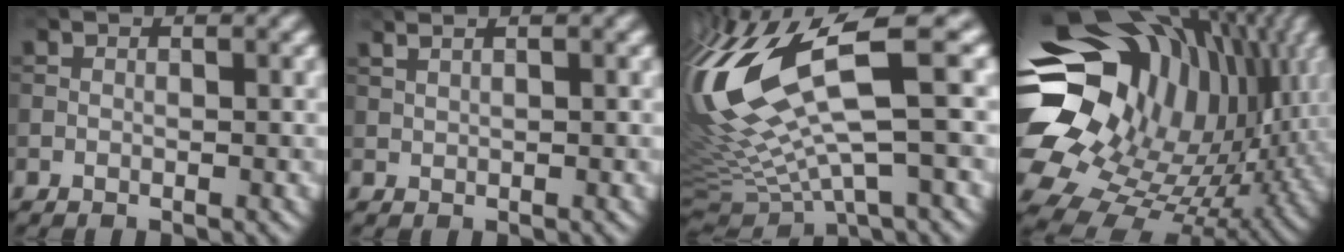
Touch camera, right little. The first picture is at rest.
{"total": 2.5, "force": [1.9, 0.9, 1.4], "torque": [-0.024, 0.012, 0.013]}
{"total": 14.9, "force": [3.2, 4.7, 13.8], "torque": [-0.321, 0.007, 0.075]}
{"total": 19.3, "force": [4.1, 13.6, 13.0], "torque": [-0.259, -0.014, 0.100]}